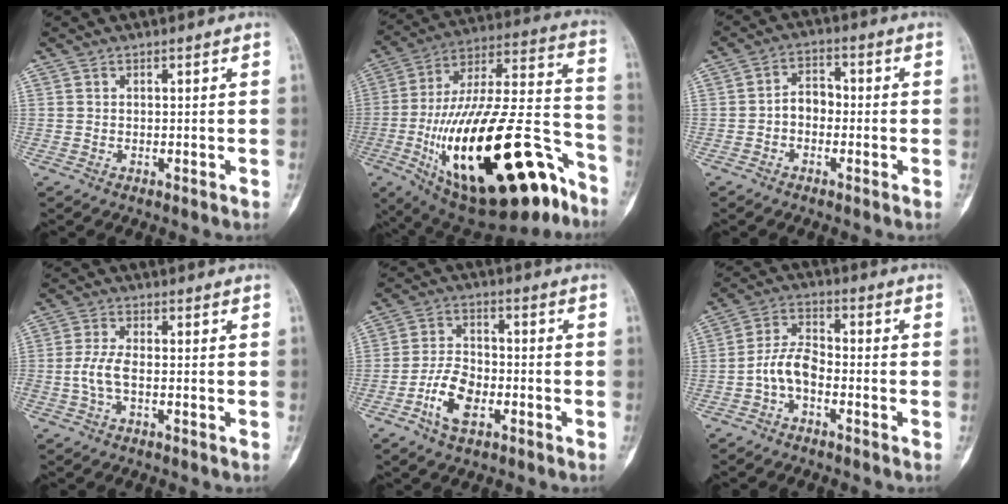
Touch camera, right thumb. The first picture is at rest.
{"total": 37.2, "force": [-16.5, 14.2, 30.2], "torque": [-0.483, 0.065, -0.251]}
{"total": 4.5, "force": [-1.0, 3.2, 2.9], "torque": [-0.029, 0.024, -0.029]}
{"total": 4.5, "force": [-0.9, 1.8, 4.0], "torque": [-0.100, 0.008, -0.022]}
{"total": 8.5, "force": [-3.7, 4.7, 6.0], "torque": [-0.109, 0.022, -0.072]}
{"total": 6.5, "force": [-2.4, 3.6, 4.8], "torque": [-0.092, 0.031, -0.056]}